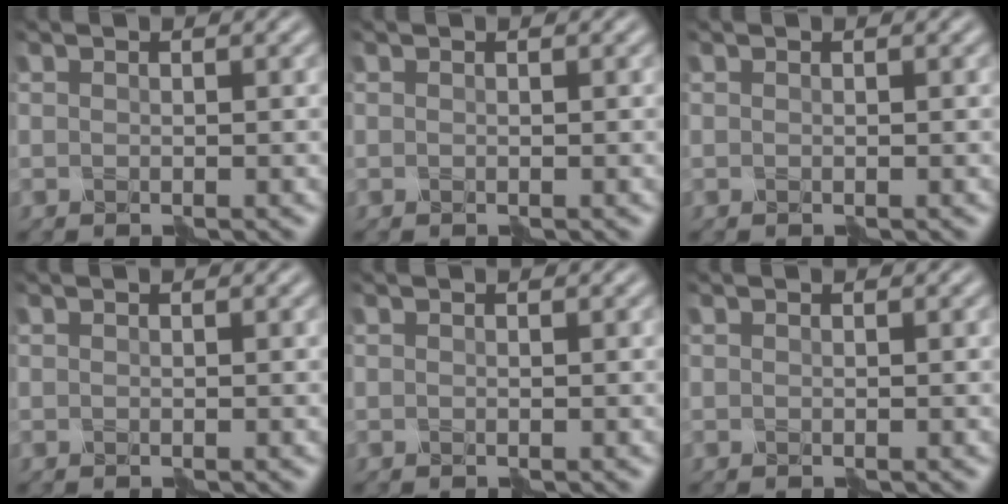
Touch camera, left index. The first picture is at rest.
{"total": 0.0}
{"total": 0.0}
{"total": 0.0}
{"total": 0.0}
{"total": 0.0}